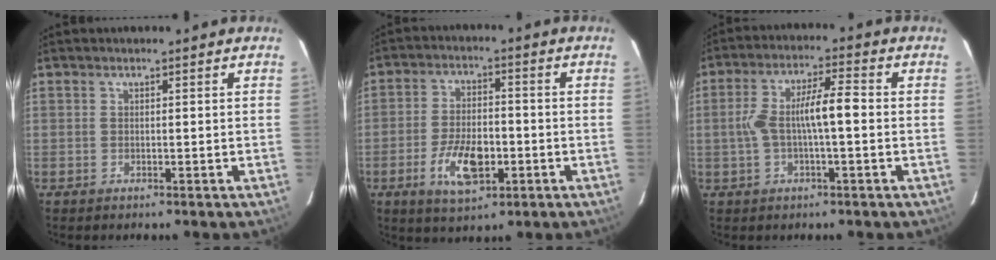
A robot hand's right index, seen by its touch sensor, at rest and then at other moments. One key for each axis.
{"total": 8.7, "fx": -3.1, "fy": 3.7, "fz": 7.3, "tx": -0.142, "ty": -0.001, "tz": -0.051}
{"total": 7.8, "fx": -0.5, "fy": 1.5, "fz": 7.6, "tx": -0.151, "ty": 0.024, "tz": -0.008}